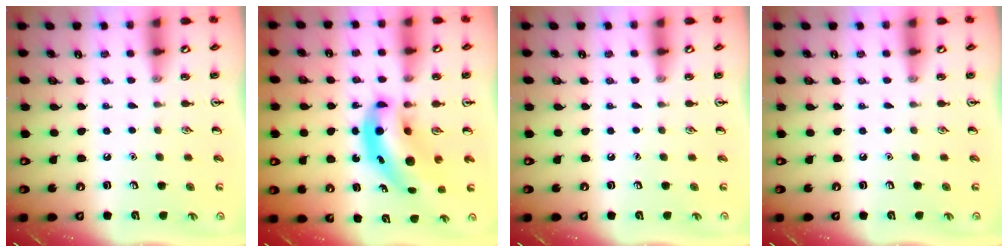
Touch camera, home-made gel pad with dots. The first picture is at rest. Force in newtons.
{"total": 9.5, "press": 9.1, "slide": 2.7}
{"total": 0.0}
{"total": 0.0}